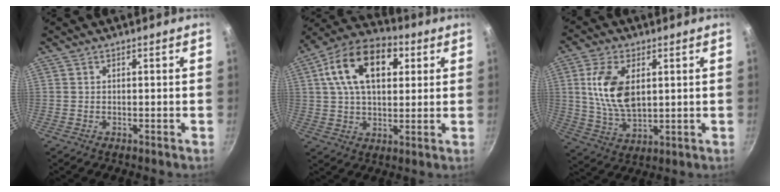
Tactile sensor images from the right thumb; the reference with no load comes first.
{"total": 17.3, "force": [5.3, 10.7, 12.6], "torque": [-0.193, 0.009, 0.076]}
{"total": 12.2, "force": [2.6, 6.8, 9.7], "torque": [-0.177, -0.013, 0.055]}